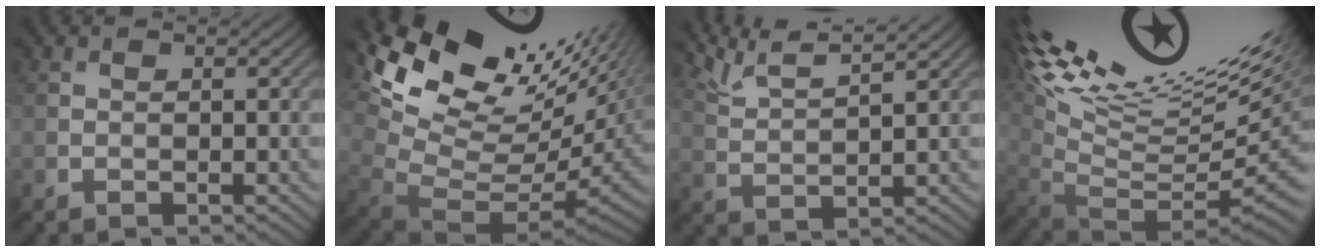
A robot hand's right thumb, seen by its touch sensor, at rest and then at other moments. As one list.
[{"total": 14.7, "force": [6.2, 6.4, 11.8], "torque": [-0.195, 0.006, 0.163]}, {"total": 5.5, "force": [4.9, 0.4, 2.4], "torque": [-0.057, 0.011, 0.105]}, {"total": 17.9, "force": [9.2, 4.5, 14.7], "torque": [-0.219, 0.033, 0.173]}]